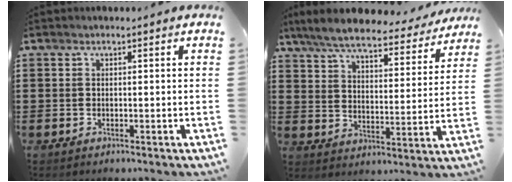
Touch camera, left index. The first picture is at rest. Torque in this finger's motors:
{"motor_torque": [2.14, 0.00, 1.05, 0.21]}